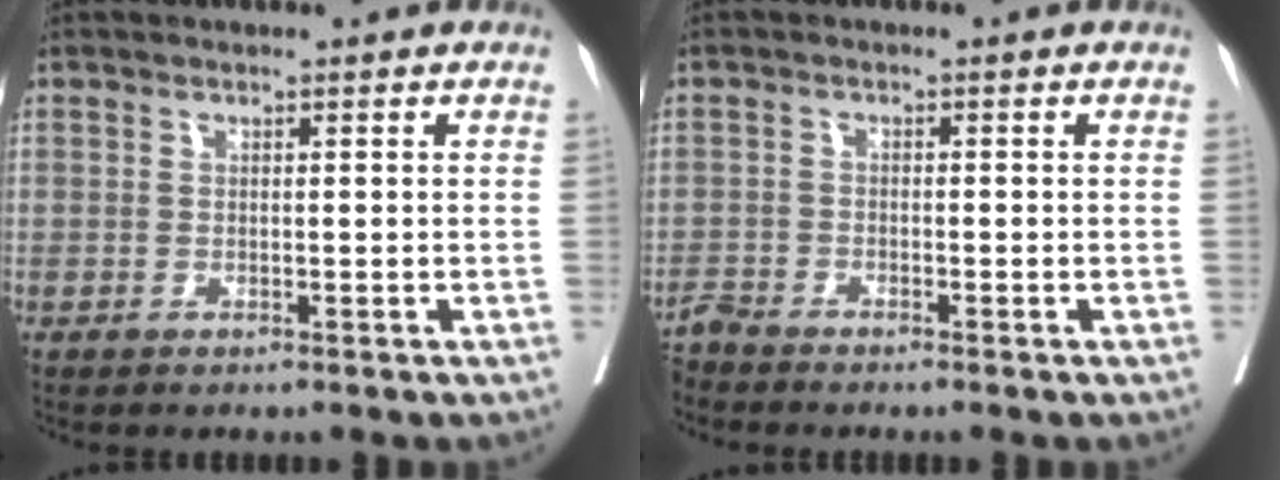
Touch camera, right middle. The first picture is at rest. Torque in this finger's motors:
{"motor_torque": [0.32, -0.27, -0.01, 0.01]}